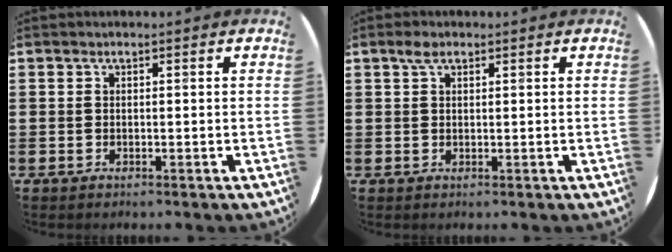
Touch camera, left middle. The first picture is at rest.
{"total": 1.8, "force": [1.1, 0.9, 1.1], "torque": [-0.016, 0.003, 0.017]}